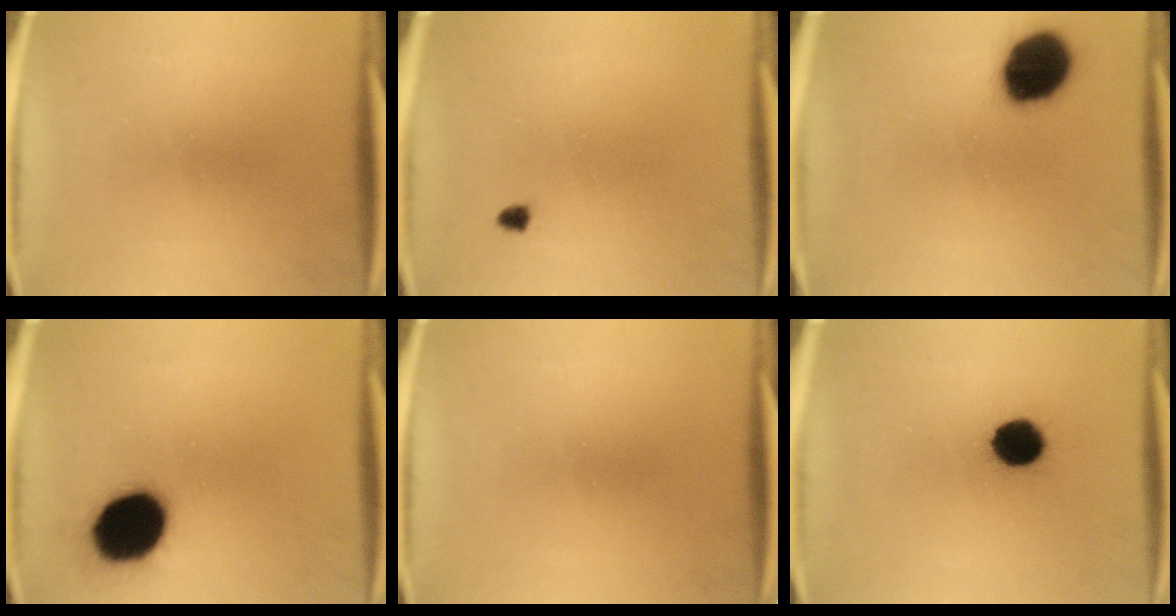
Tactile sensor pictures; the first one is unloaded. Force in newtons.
{"total": 1.0}
{"total": 14.8}
{"total": 18.7}
{"total": 0.0}
{"total": 9.9}